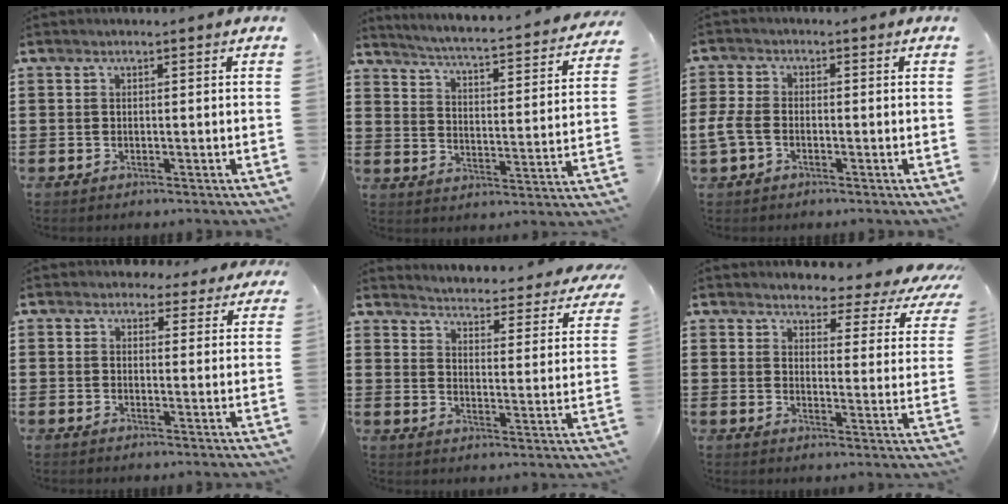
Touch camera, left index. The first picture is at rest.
{"total": 3.5, "force": [3.2, -0.6, 1.2], "torque": [-0.045, -0.036, 0.042]}
{"total": 3.8, "force": [-1.4, 2.1, 2.8], "torque": [-0.078, -0.004, -0.033]}
{"total": 3.2, "force": [2.6, 1.7, 0.6], "torque": [-0.014, 0.001, 0.047]}
{"total": 3.1, "force": [3.1, -0.4, 0.4], "torque": [-0.022, -0.040, 0.042]}
{"total": 3.4, "force": [3.2, 0.8, 0.9], "torque": [-0.032, -0.028, 0.046]}